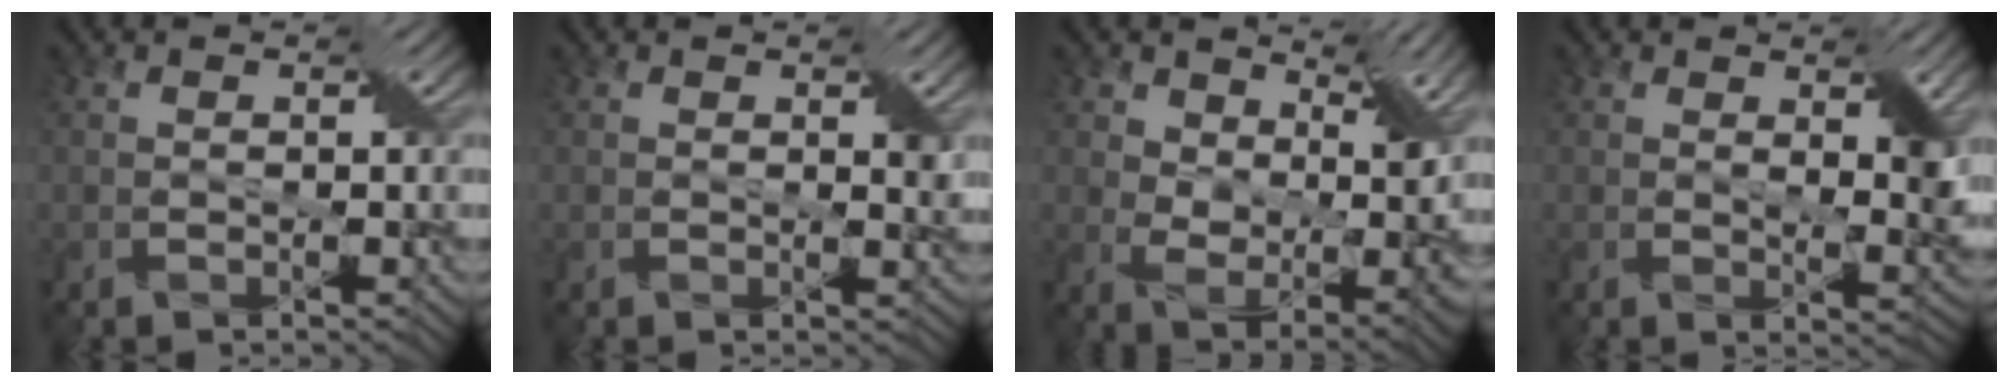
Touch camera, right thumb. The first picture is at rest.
{"total": 1.1, "force": [0.5, 0.3, 1.0], "torque": [-0.012, -0.001, 0.009]}
{"total": 7.2, "force": [4.2, 3.8, 4.5], "torque": [-0.086, -0.010, 0.078]}
{"total": 3.8, "force": [1.5, 1.4, 3.2], "torque": [-0.051, -0.006, 0.030]}